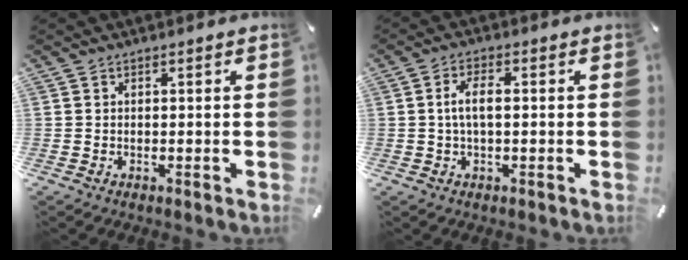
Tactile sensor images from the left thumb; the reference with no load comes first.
{"total": 5.3, "force": [0.1, 2.1, 4.9], "torque": [-0.096, 0.006, -0.003]}